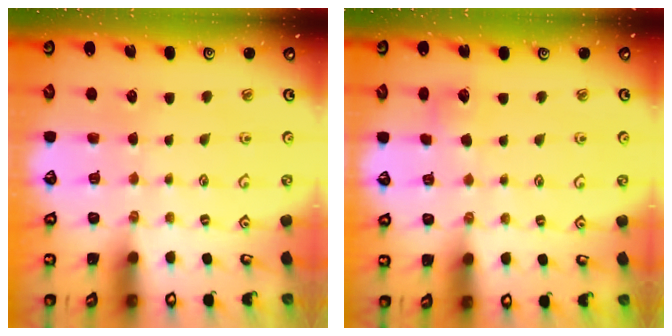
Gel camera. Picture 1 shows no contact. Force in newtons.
{"total": 5.4, "press": 5.4, "slide": 0.7}